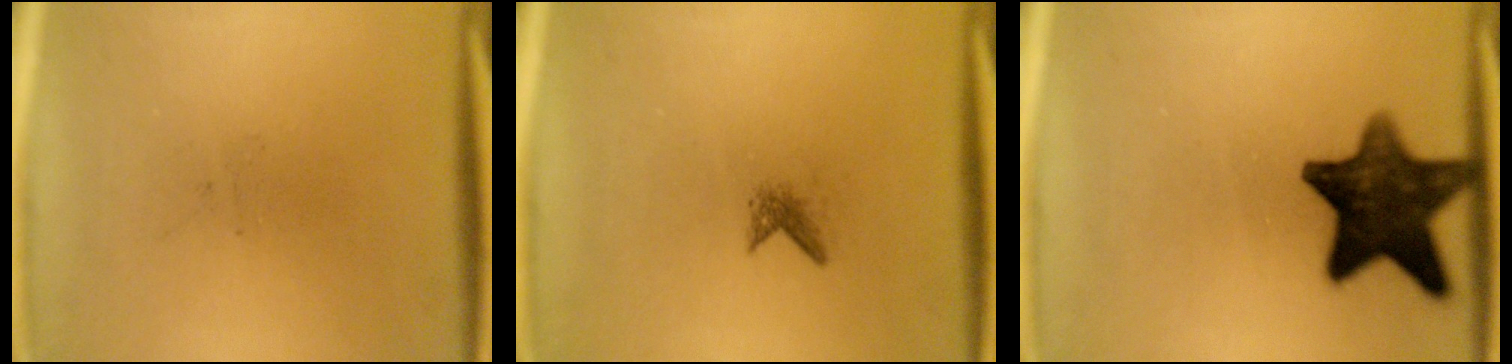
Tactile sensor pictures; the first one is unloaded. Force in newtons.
{"total": 1.1}
{"total": 13.0}